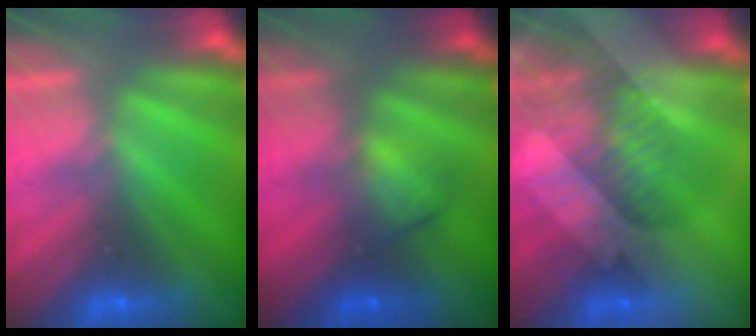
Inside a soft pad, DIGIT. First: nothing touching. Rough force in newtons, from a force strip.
{"total": 2.0}
{"total": 3.2}